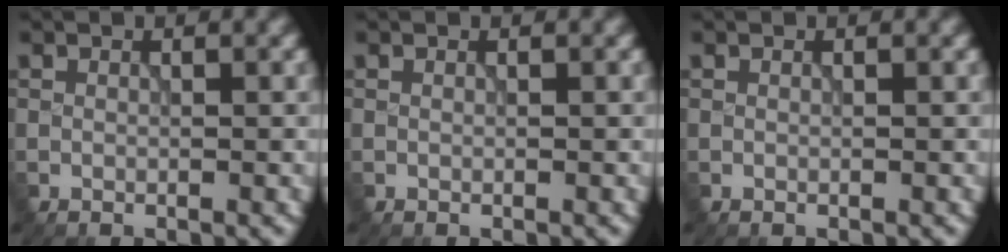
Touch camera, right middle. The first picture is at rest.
{"total": 0.0}
{"total": 0.0}